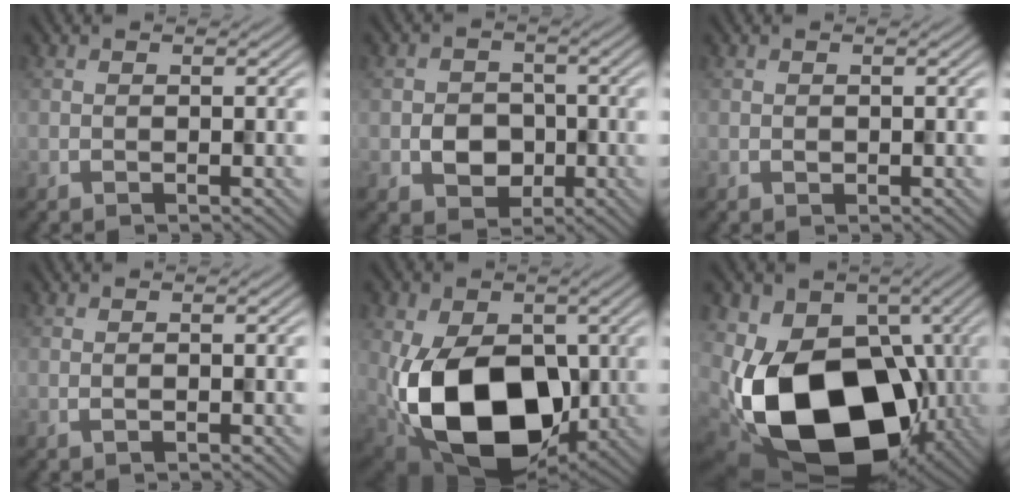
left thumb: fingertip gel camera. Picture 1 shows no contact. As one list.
[{"total": 3.5, "force": [-0.8, 3.2, 1.0], "torque": [-0.016, -0.006, -0.016]}, {"total": 0.5, "force": [0.0, 0.5, 0.1], "torque": [0.001, 0.000, 0.003]}, {"total": 0.6, "force": [0.2, 0.1, 0.5], "torque": [-0.011, -0.003, -0.002]}, {"total": 16.9, "force": [-3.5, 11.1, 12.2], "torque": [-0.225, -0.037, -0.052]}, {"total": 20.1, "force": [-6.0, 13.2, 13.8], "torque": [-0.274, -0.032, -0.094]}]